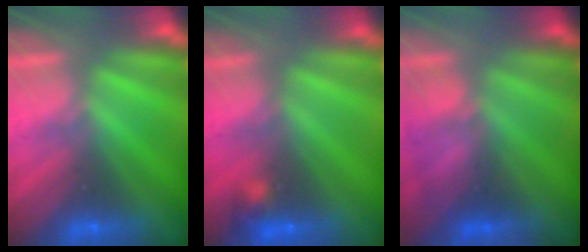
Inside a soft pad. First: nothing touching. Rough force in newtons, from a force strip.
{"total": 3.2}
{"total": 5.3}